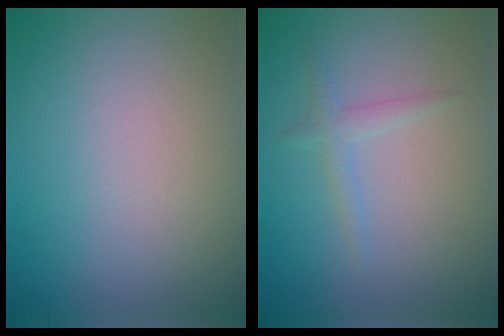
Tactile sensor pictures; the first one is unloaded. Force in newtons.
{"total": 1.3, "press": 1.3, "slide": 0.1}